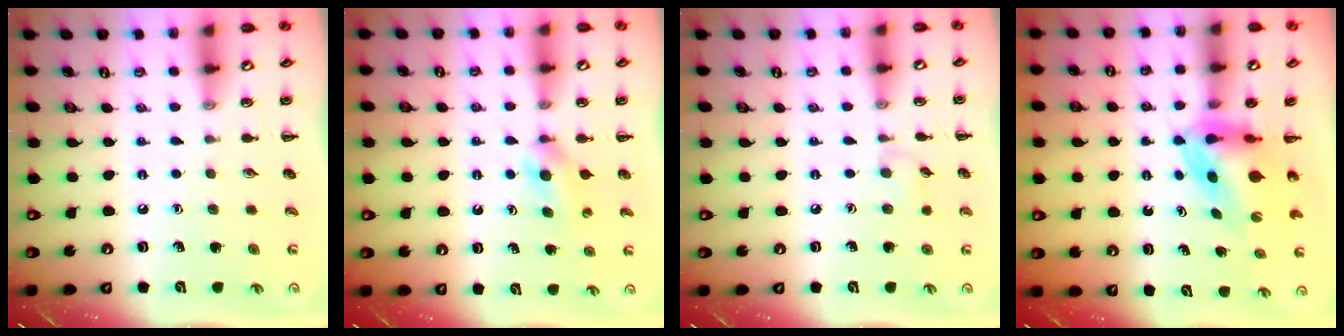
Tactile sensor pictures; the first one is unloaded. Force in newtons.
{"total": 4.9, "press": 4.7, "slide": 1.2}
{"total": 5.1, "press": 4.7, "slide": 2.0}
{"total": 5.7, "press": 5.7, "slide": 0.8}